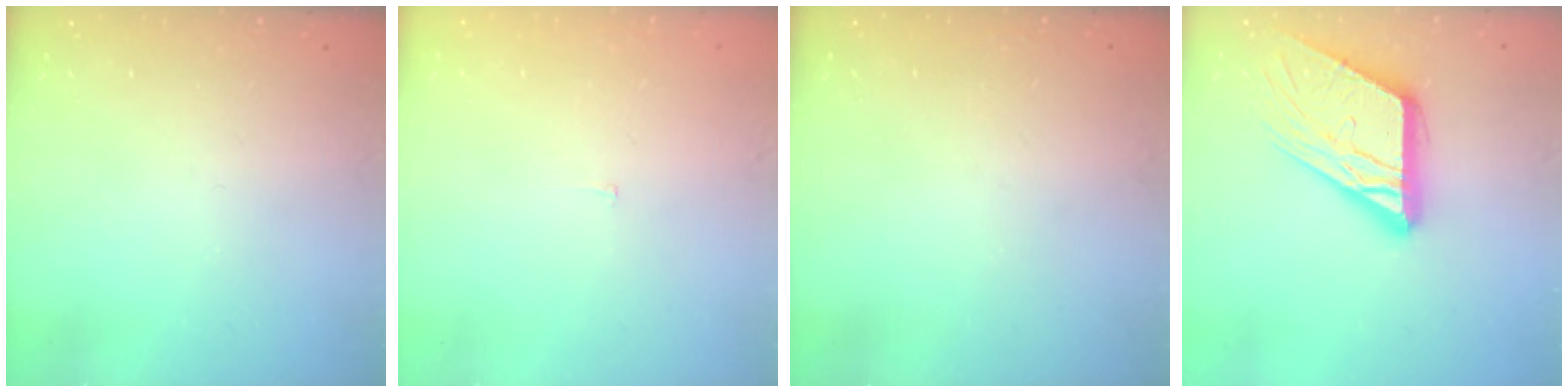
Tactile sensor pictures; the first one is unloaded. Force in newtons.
{"total": 1.9, "press": 1.9, "slide": 0.1}
{"total": 1.6, "press": 1.6, "slide": 0.0}
{"total": 15.7, "press": 15.6, "slide": 1.8}